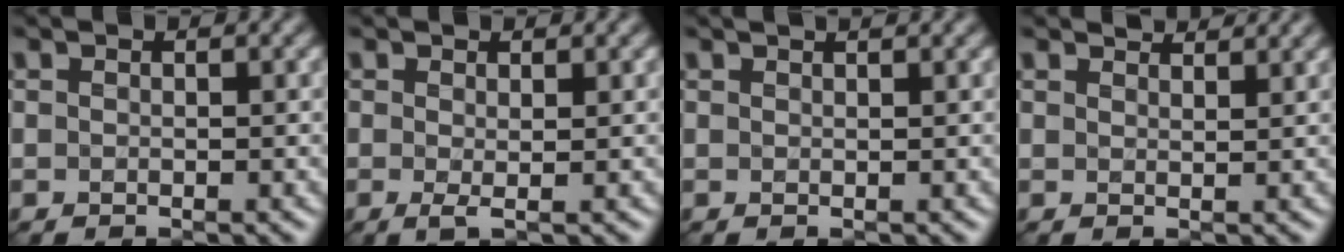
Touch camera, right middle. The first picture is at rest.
{"total": 0.9, "force": [-0.1, 0.1, 0.9], "torque": [-0.017, -0.002, -0.001]}
{"total": 2.0, "force": [1.5, 0.8, 1.1], "torque": [0.001, 0.006, -0.001]}
{"total": 2.4, "force": [2.3, 0.3, 0.4], "torque": [-0.006, 0.004, 0.032]}